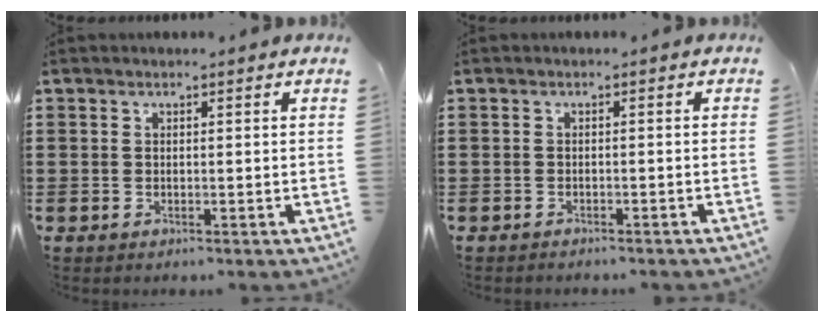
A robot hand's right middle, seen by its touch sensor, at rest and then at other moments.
{"total": 0.7, "force": [-0.7, 0.0, 0.0], "torque": [-0.003, -0.002, -0.015]}